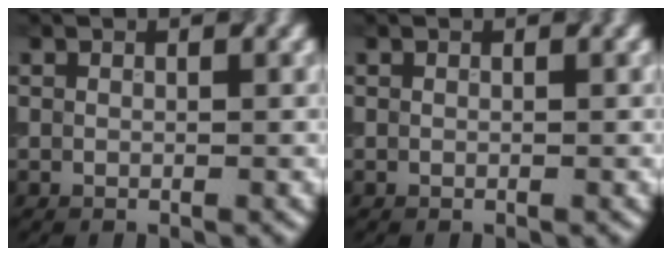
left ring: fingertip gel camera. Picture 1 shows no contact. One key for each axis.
{"total": 0.0}